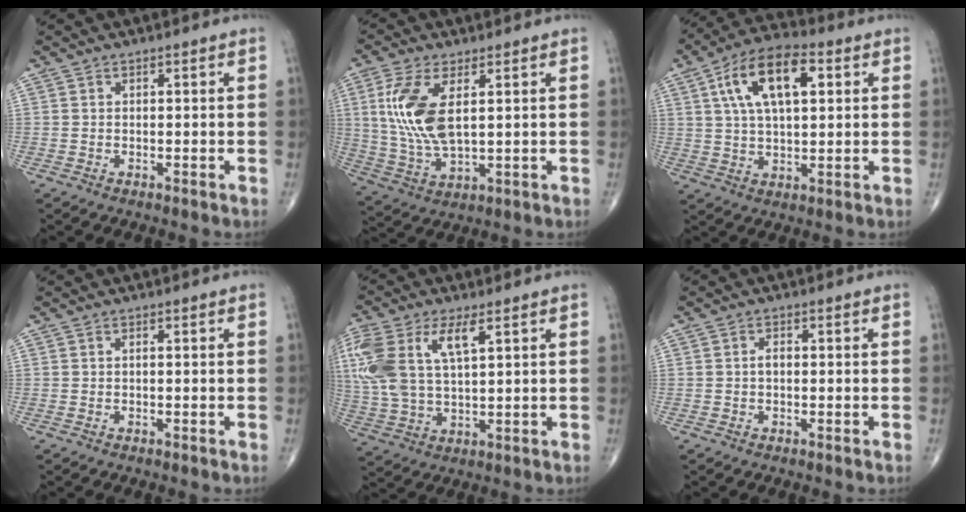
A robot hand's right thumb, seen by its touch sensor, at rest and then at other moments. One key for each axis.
{"total": 12.4, "fx": 2.8, "fy": 5.5, "fz": 10.7, "tx": -0.236, "ty": -0.010, "tz": 0.065}
{"total": 14.5, "fx": 4.6, "fy": 6.8, "fz": 12.0, "tx": -0.205, "ty": 0.012, "tz": 0.076}
{"total": 0.0}
{"total": 16.3, "fx": 5.7, "fy": 7.6, "fz": 13.3, "tx": -0.314, "ty": 0.002, "tz": 0.111}
{"total": 1.3, "fx": -0.2, "fy": 0.8, "fz": 1.0, "tx": -0.012, "ty": 0.003, "tz": -0.007}